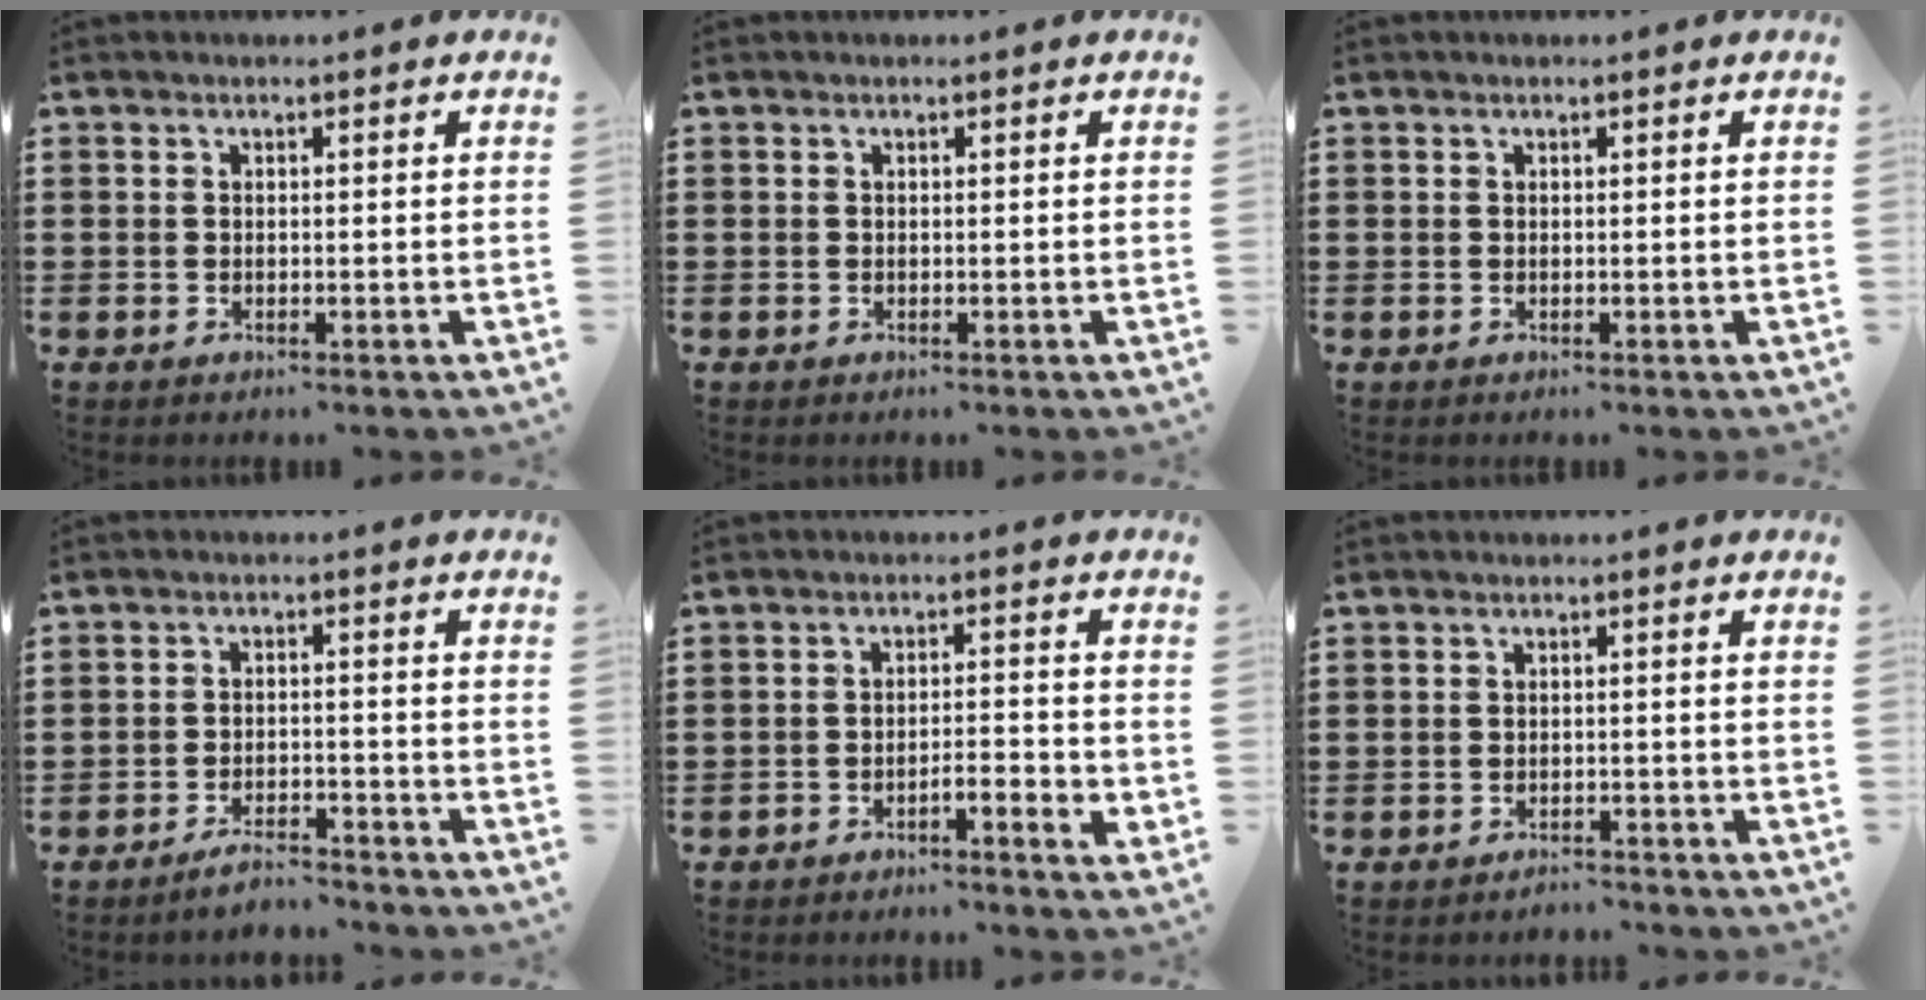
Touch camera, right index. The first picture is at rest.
{"total": 0.0}
{"total": 0.0}
{"total": 3.4, "force": [-3.4, 0.2, 0.6], "torque": [-0.012, 0.003, -0.066]}
{"total": 2.8, "force": [-2.1, 0.4, 1.8], "torque": [-0.032, 0.005, -0.041]}
{"total": 1.5, "force": [-1.5, 0.1, -0.2], "torque": [-0.002, 0.004, -0.033]}